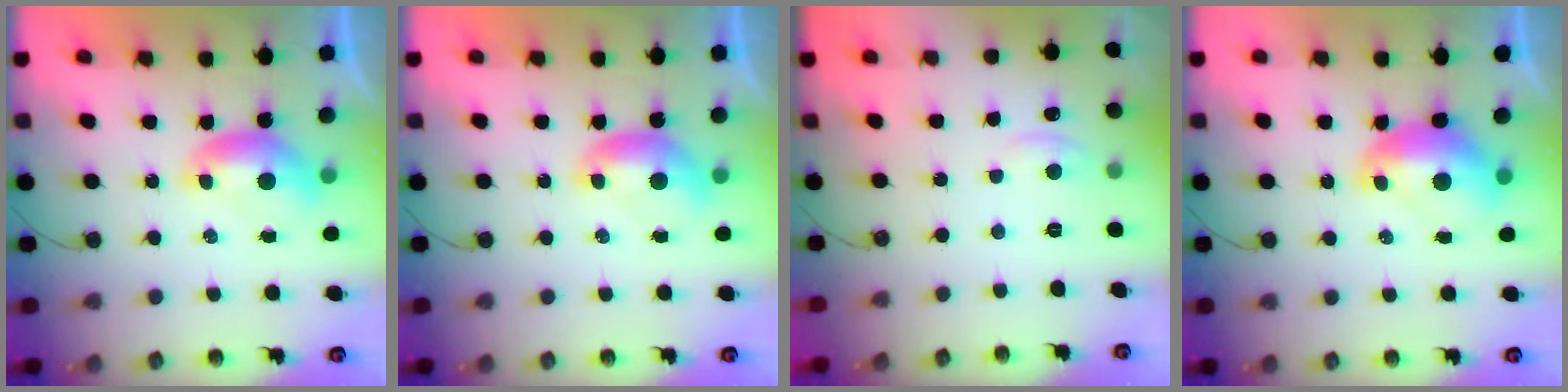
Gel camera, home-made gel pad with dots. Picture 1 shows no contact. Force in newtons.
{"total": 0.0}
{"total": 1.2, "press": 1.0, "slide": 0.6}
{"total": 2.4, "press": 2.3, "slide": 0.7}